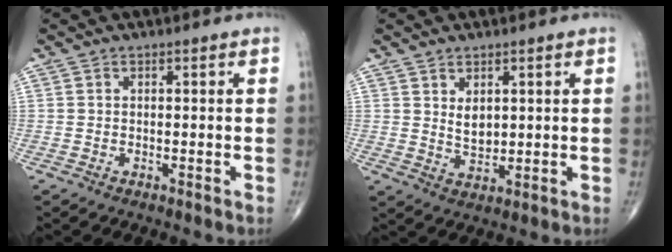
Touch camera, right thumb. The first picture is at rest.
{"total": 3.7, "force": [1.3, 2.2, 2.7], "torque": [-0.037, -0.019, 0.030]}